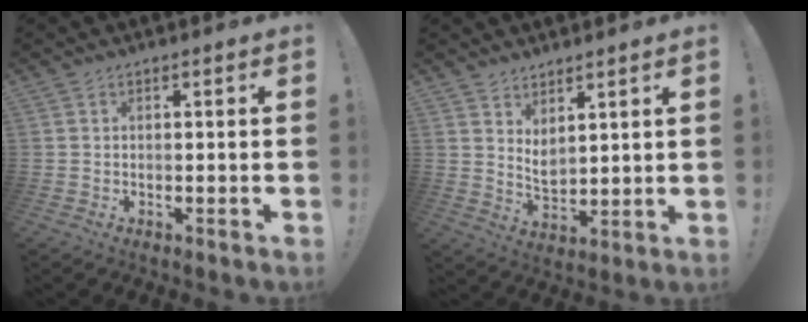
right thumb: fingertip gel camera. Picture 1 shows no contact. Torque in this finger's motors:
{"motor_torque": [0.06, 0.90, 0.10, 0.10, -0.02]}